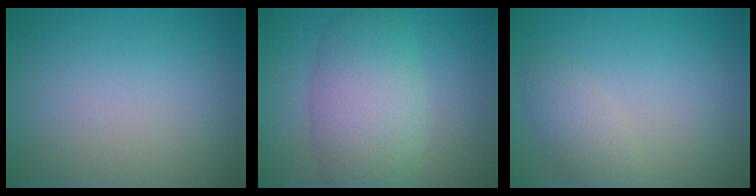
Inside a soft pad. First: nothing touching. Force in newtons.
{"total": 6.7, "press": 6.7, "slide": 0.6}
{"total": 2.0, "press": 2.0, "slide": 0.0}